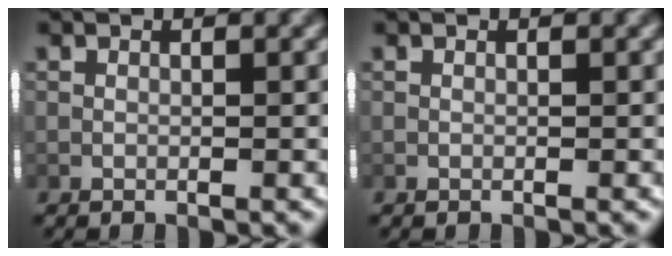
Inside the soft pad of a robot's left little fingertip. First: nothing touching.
{"total": 0.0}